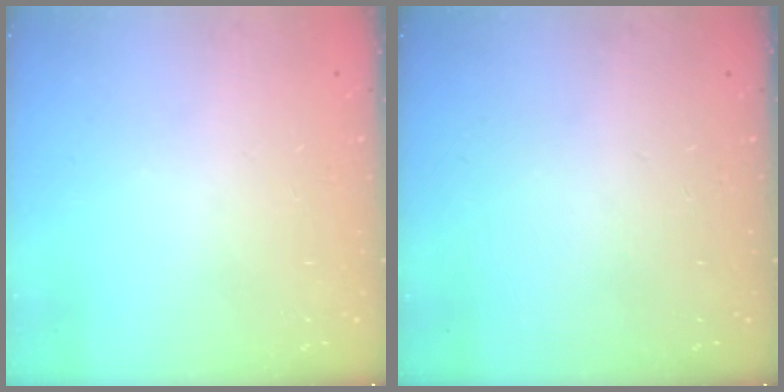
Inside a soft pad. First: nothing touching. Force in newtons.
{"total": 0.0}